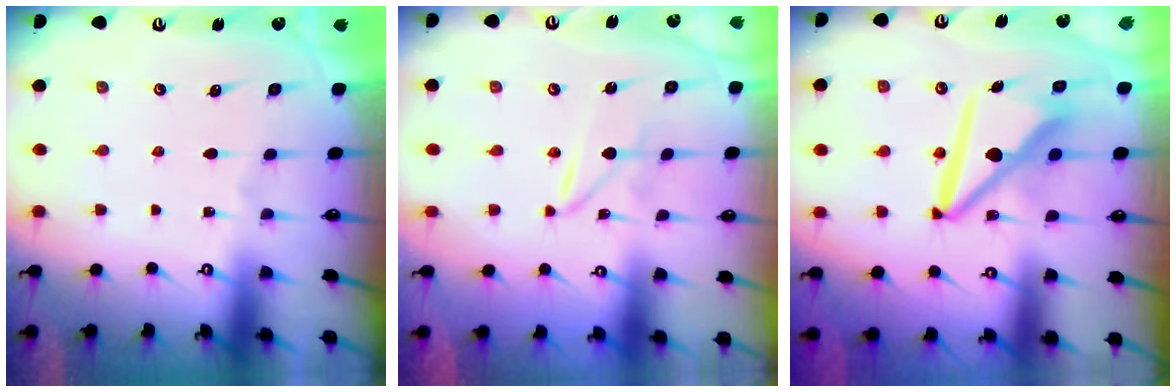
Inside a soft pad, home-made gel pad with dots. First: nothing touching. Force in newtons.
{"total": 1.9, "press": 1.9, "slide": 0.2}
{"total": 11.5, "press": 11.4, "slide": 1.3}